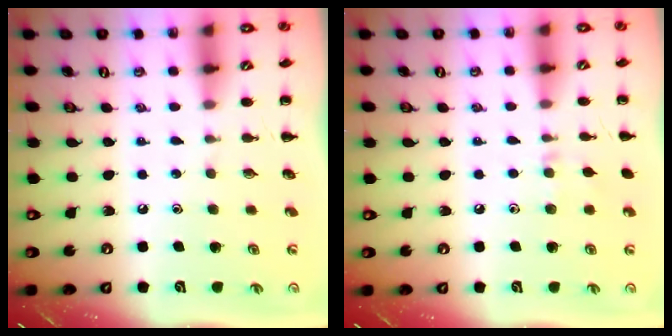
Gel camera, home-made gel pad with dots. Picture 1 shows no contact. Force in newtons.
{"total": 5.8, "press": 5.4, "slide": 2.0}